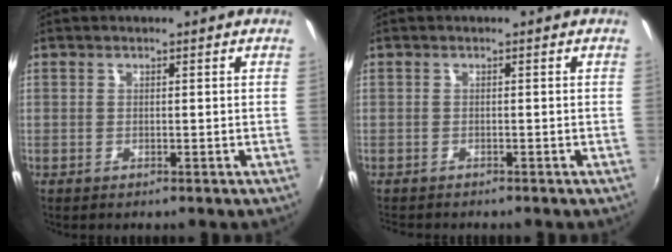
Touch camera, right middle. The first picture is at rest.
{"total": 2.3, "force": [-2.2, 0.5, 0.6], "torque": [-0.019, -0.015, -0.037]}